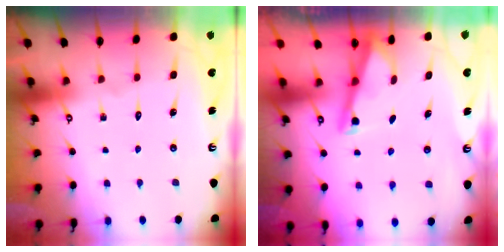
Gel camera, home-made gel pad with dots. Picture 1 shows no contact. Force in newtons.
{"total": 2.9, "press": 2.9, "slide": 0.2}